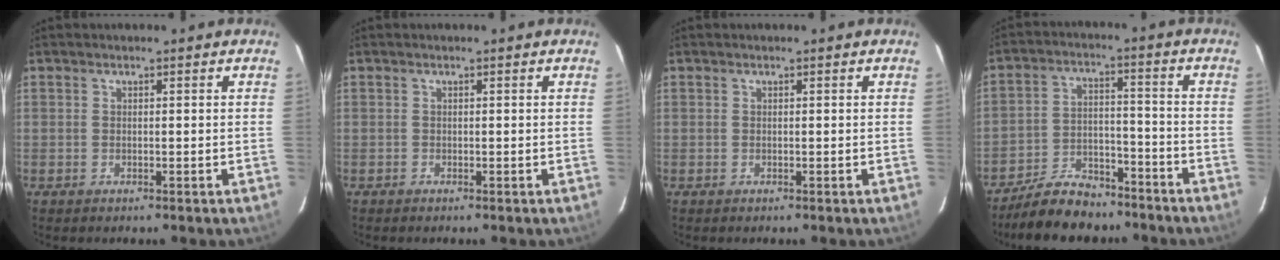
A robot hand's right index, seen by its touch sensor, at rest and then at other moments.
{"total": 0.0}
{"total": 0.0}
{"total": 12.3, "force": [-10.3, 5.2, 4.3], "torque": [-0.103, 0.018, -0.160]}